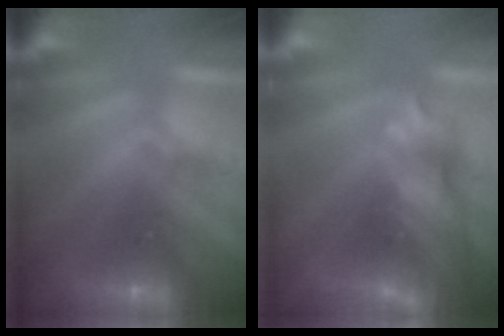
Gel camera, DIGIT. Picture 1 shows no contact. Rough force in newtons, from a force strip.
{"total": 3.7}